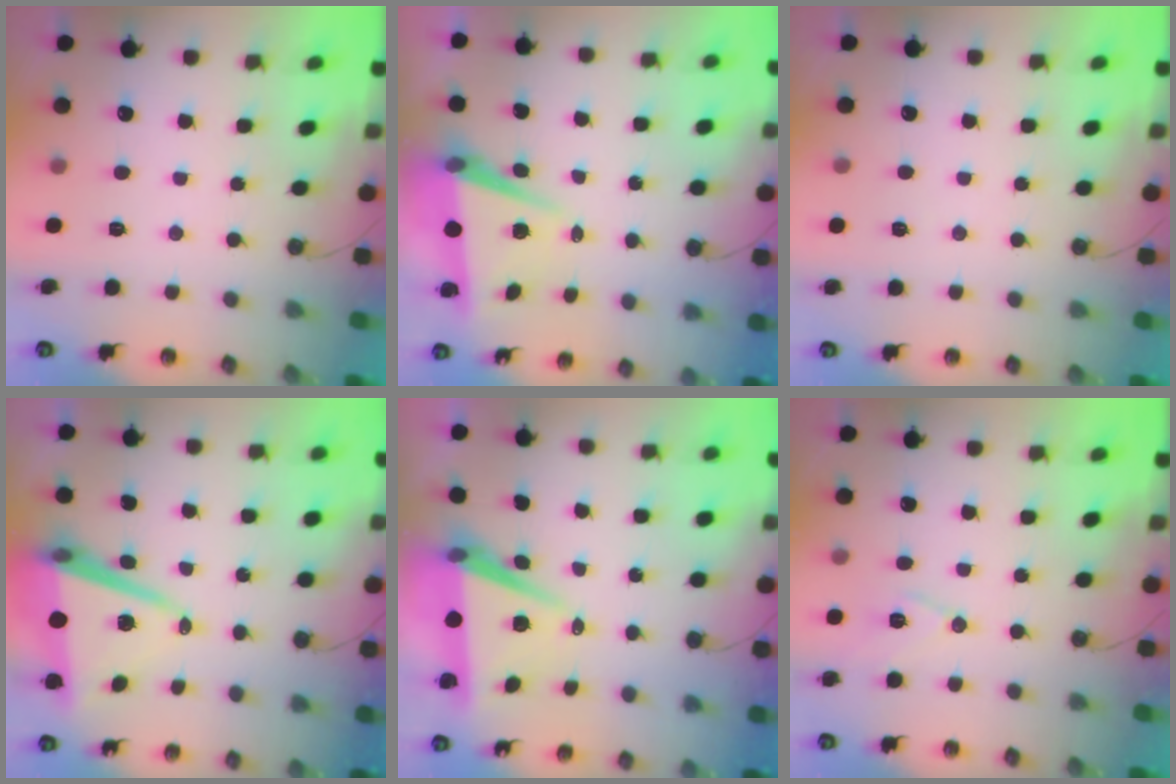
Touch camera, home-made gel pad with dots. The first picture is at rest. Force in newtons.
{"total": 6.8, "press": 6.0, "slide": 3.2}
{"total": 4.4, "press": 1.0, "slide": 4.2}
{"total": 11.0, "press": 10.5, "slide": 3.2}
{"total": 7.6, "press": 6.2, "slide": 4.4}
{"total": 8.6, "press": 7.9, "slide": 3.5}